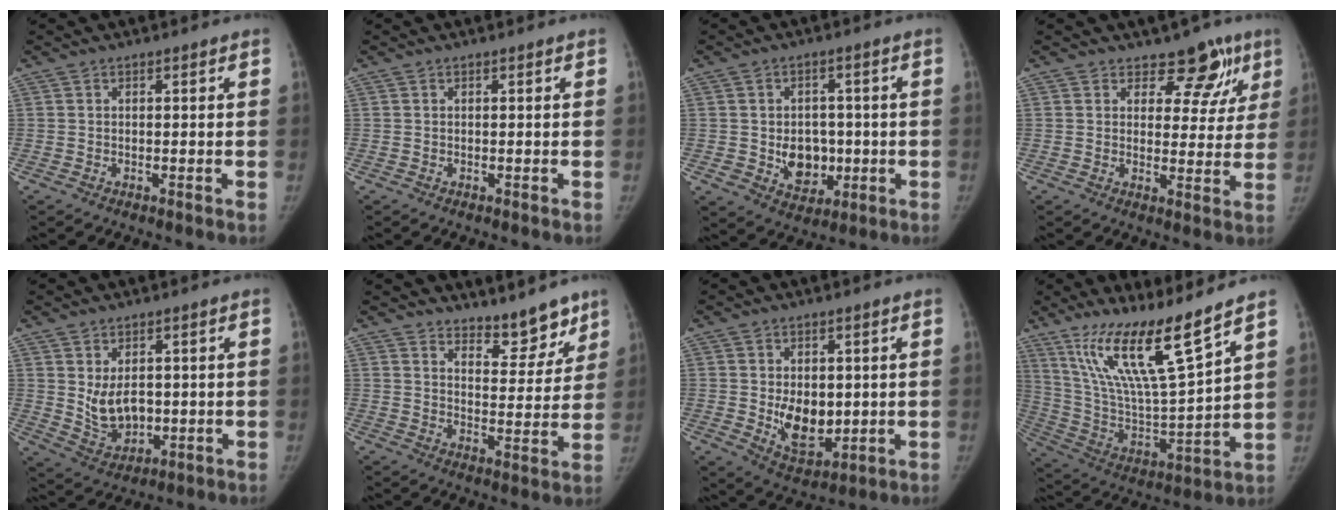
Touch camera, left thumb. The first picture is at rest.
{"total": 0.0}
{"total": 8.8, "force": [-1.0, 6.9, 5.3], "torque": [-0.040, 0.001, 0.000]}
{"total": 8.1, "force": [5.6, 5.1, 3.0], "torque": [0.007, -0.029, 0.066]}
{"total": 7.7, "force": [0.9, 5.2, 5.7], "torque": [-0.078, -0.018, 0.035]}
{"total": 9.1, "force": [7.7, 3.3, 3.6], "torque": [-0.010, -0.063, 0.121]}
{"total": 9.9, "force": [-0.1, 6.4, 7.6], "torque": [-0.083, -0.019, 0.018]}
{"total": 18.7, "force": [13.0, 1.8, 13.4], "torque": [-0.226, -0.075, 0.250]}